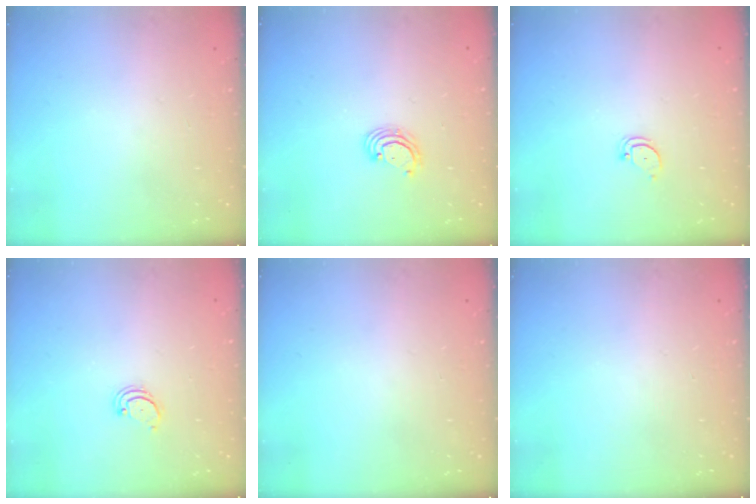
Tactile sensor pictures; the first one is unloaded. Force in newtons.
{"total": 2.6, "press": 2.6, "slide": 0.2}
{"total": 2.6, "press": 2.6, "slide": 0.0}
{"total": 2.6, "press": 2.5, "slide": 0.5}
{"total": 0.0}
{"total": 0.0}